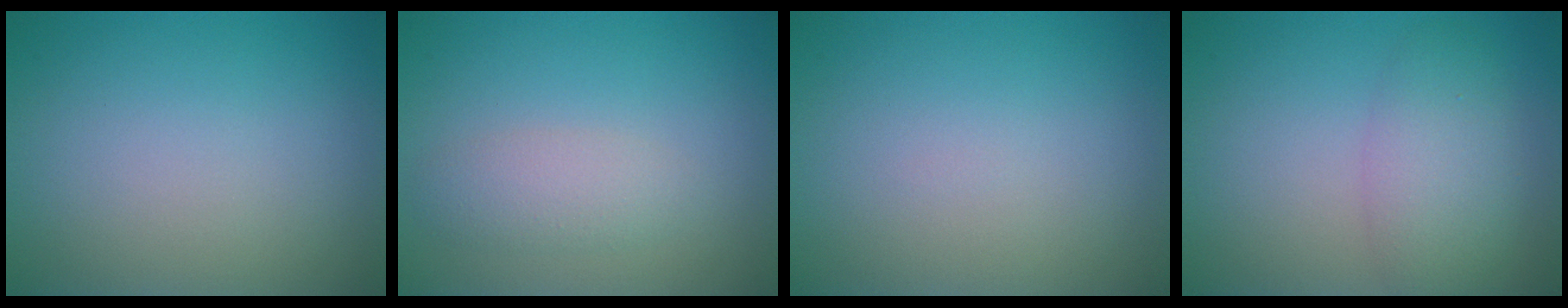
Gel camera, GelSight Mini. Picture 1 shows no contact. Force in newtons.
{"total": 2.1, "press": 2.1, "slide": 0.1}
{"total": 0.0}
{"total": 4.0, "press": 4.0, "slide": 0.2}